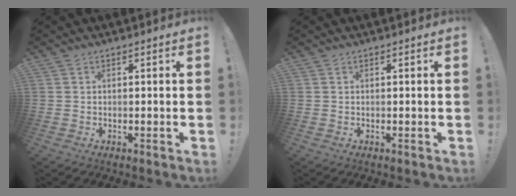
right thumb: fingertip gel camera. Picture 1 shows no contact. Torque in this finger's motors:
{"motor_torque": [-0.01, 0.01, -0.04, -0.02, 0.05]}